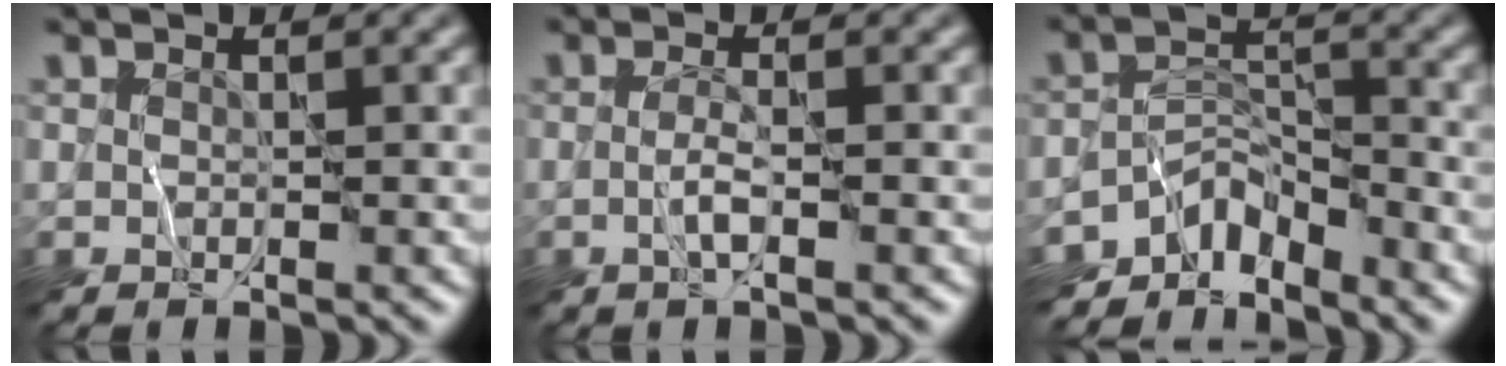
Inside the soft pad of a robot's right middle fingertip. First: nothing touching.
{"total": 1.6, "force": [-0.5, 0.1, 1.5], "torque": [-0.031, 0.004, -0.014]}
{"total": 4.9, "force": [-4.0, 2.2, 1.7], "torque": [-0.009, -0.002, -0.077]}